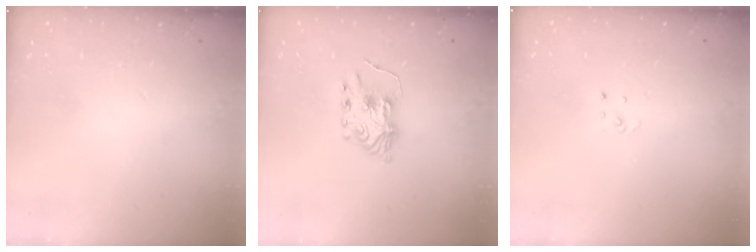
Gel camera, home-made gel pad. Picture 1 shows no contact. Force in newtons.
{"total": 7.5, "press": 7.5, "slide": 0.8}
{"total": 1.9, "press": 1.9, "slide": 0.2}